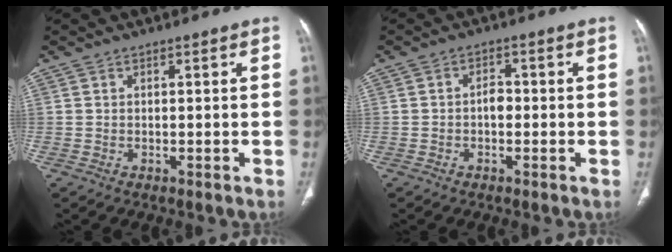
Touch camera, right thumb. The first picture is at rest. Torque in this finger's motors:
{"motor_torque": [0.56, 0.85, 0.69, -0.06, 0.03]}